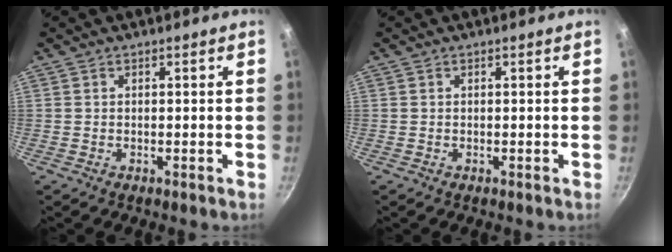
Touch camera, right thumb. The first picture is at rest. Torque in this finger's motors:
{"motor_torque": [0.00, 0.00, 0.00, 0.00, 0.00]}